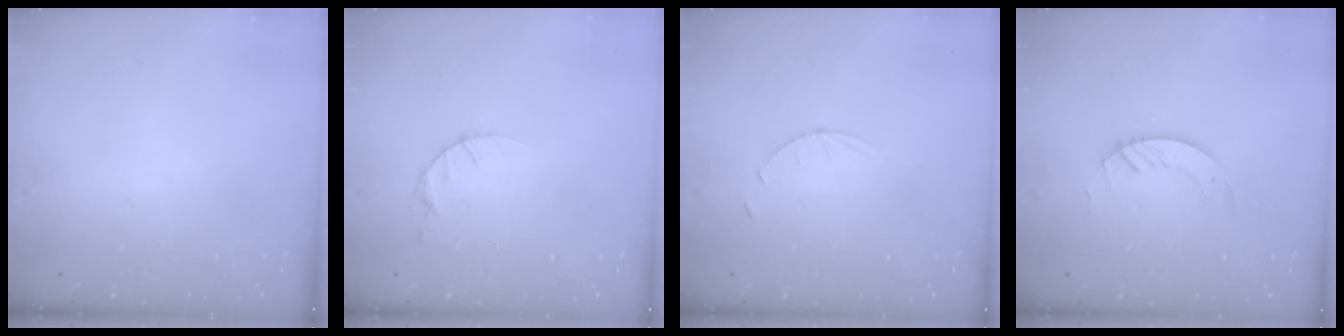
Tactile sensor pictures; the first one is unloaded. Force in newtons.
{"total": 4.1, "press": 4.1, "slide": 0.5}
{"total": 3.0, "press": 2.9, "slide": 0.4}
{"total": 2.8, "press": 2.8, "slide": 0.3}